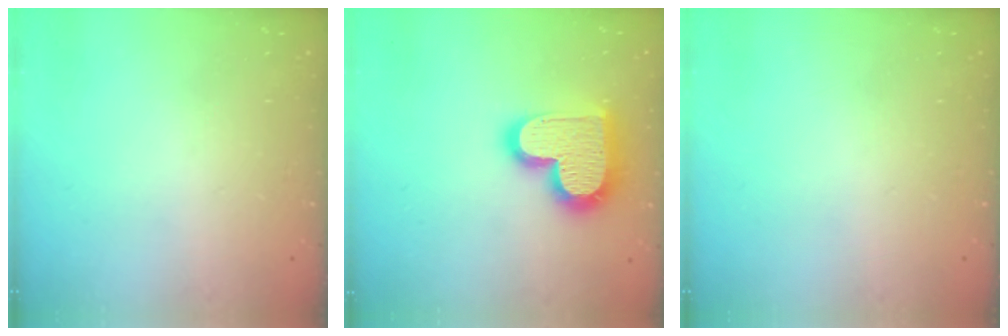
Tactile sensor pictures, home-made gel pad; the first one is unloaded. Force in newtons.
{"total": 19.5, "press": 19.5, "slide": 1.5}
{"total": 0.0}